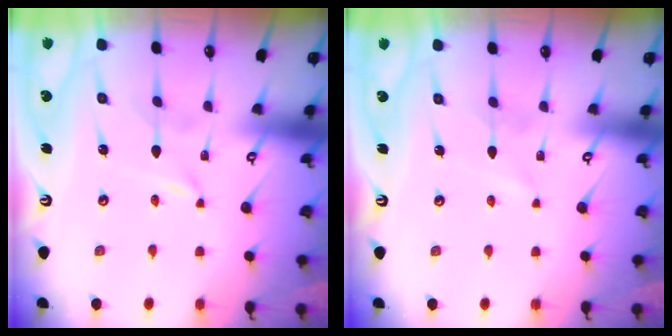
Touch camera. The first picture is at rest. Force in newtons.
{"total": 0.8, "press": 0.8, "slide": 0.1}